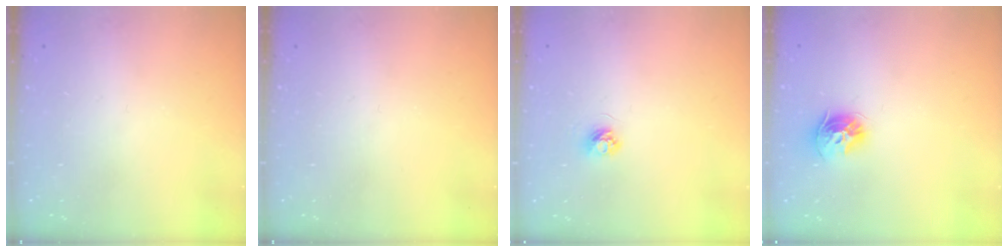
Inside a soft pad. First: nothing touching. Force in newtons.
{"total": 0.0}
{"total": 3.6, "press": 3.6, "slide": 0.4}
{"total": 9.5, "press": 9.4, "slide": 0.9}